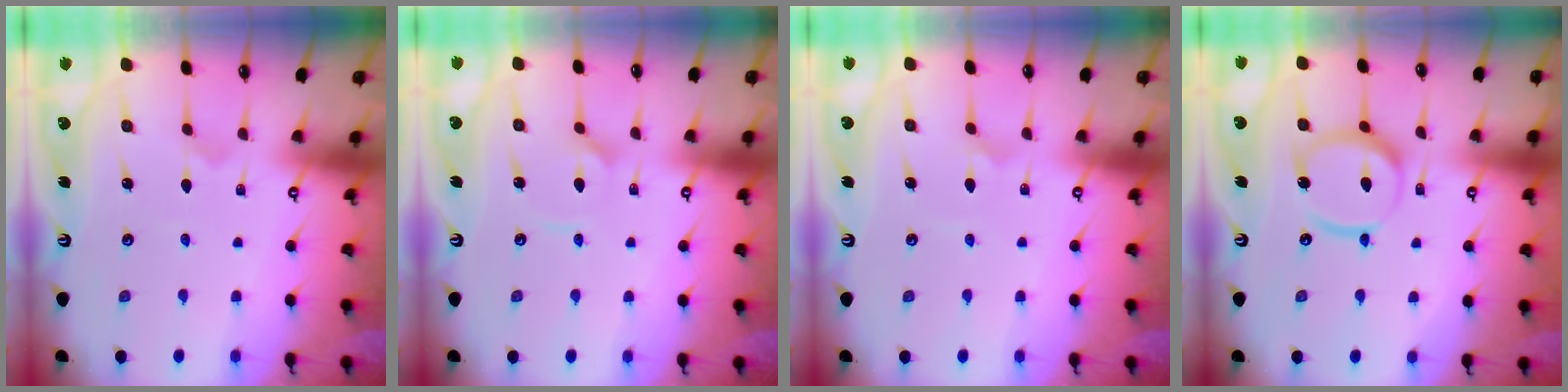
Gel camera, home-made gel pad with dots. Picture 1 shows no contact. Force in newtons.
{"total": 3.7, "press": 3.6, "slide": 0.5}
{"total": 2.1, "press": 2.1, "slide": 0.1}
{"total": 14.4, "press": 14.3, "slide": 1.4}